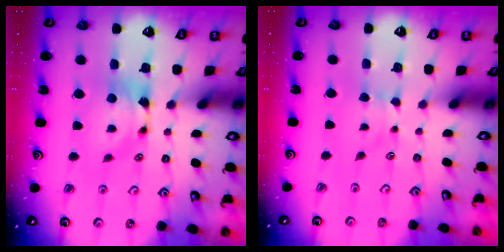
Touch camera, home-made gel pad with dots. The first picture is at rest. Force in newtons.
{"total": 2.5, "press": 2.4, "slide": 0.4}